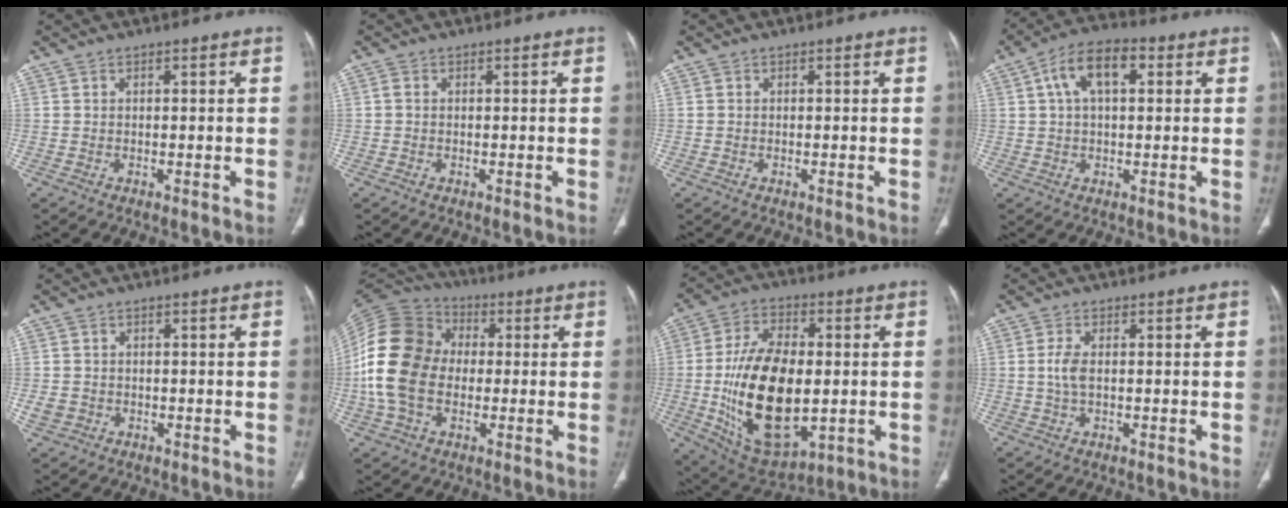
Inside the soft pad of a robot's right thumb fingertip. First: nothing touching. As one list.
[{"total": 0.7, "force": [0.0, 0.5, 0.5], "torque": [-0.008, 0.000, -0.002]}, {"total": 0.0}, {"total": 9.6, "force": [2.8, 5.0, 7.6], "torque": [-0.134, 0.025, 0.042]}, {"total": 2.6, "force": [-0.7, 2.4, 0.9], "torque": [-0.015, 0.006, -0.010]}, {"total": 18.3, "force": [-0.6, 13.4, 12.4], "torque": [-0.245, 0.027, -0.018]}, {"total": 22.1, "force": [-1.9, 12.2, 18.4], "torque": [-0.319, -0.003, -0.013]}, {"total": 3.1, "force": [0.0, 1.4, 2.8], "torque": [-0.069, 0.003, -0.001]}]